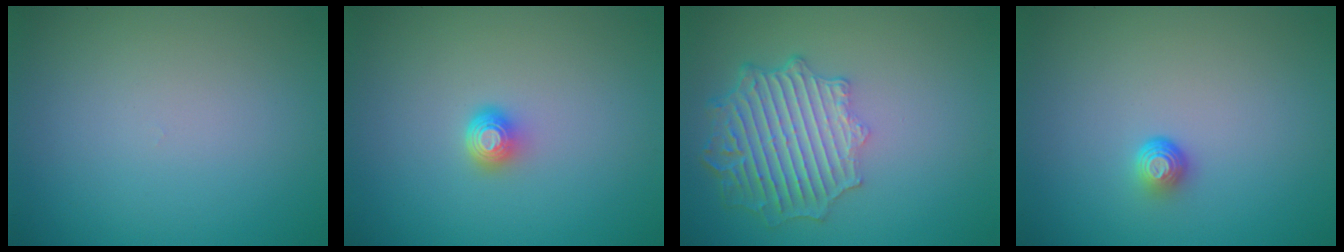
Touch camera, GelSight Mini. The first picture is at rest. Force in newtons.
{"total": 1.7, "press": 1.3, "slide": 1.1}
{"total": 6.8, "press": 5.3, "slide": 4.2}
{"total": 1.5, "press": 1.0, "slide": 1.1}